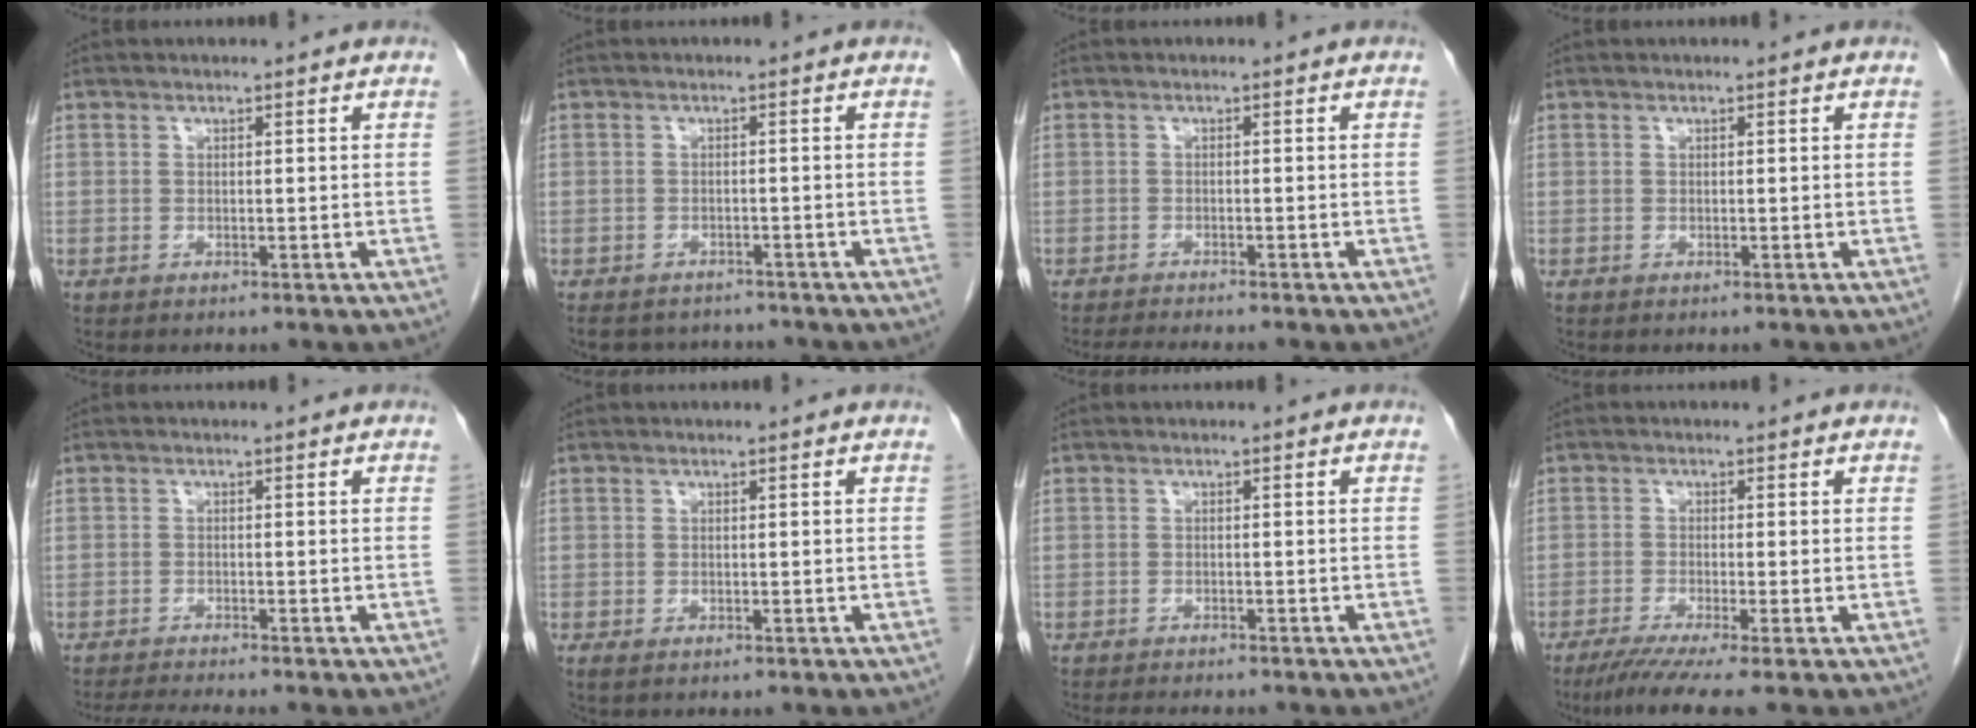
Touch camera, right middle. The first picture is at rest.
{"total": 6.8, "force": [-6.3, 2.5, 1.1], "torque": [-0.013, 0.004, -0.080]}
{"total": 4.8, "force": [-4.4, 0.0, 2.0], "torque": [-0.027, -0.013, -0.068]}
{"total": 0.0}
{"total": 4.2, "force": [-3.8, -0.9, 1.5], "torque": [-0.027, -0.017, -0.065]}
{"total": 0.8, "force": [-0.4, 0.4, 0.6], "torque": [-0.010, -0.001, -0.004]}
{"total": 5.1, "force": [-4.6, 0.8, 2.0], "torque": [-0.023, -0.008, -0.066]}
{"total": 6.1, "force": [-4.4, -0.7, 4.1], "torque": [-0.063, -0.018, -0.077]}